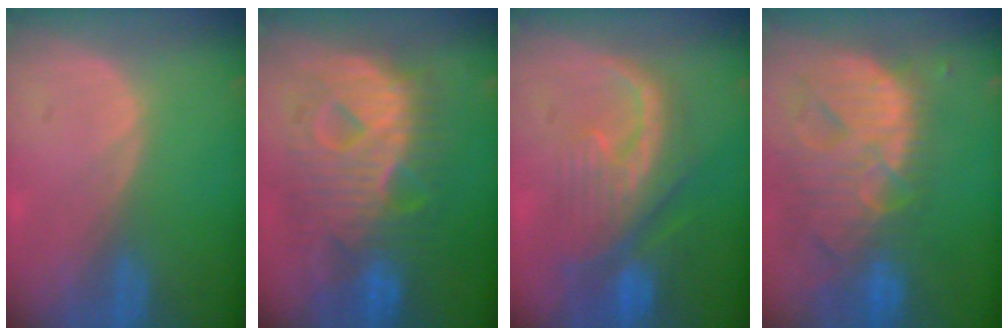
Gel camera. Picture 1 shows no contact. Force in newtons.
{"total": 12.4, "press": 12.4, "slide": 1.3}
{"total": 9.9, "press": 9.0, "slide": 4.1}
{"total": 13.8, "press": 11.7, "slide": 7.3}